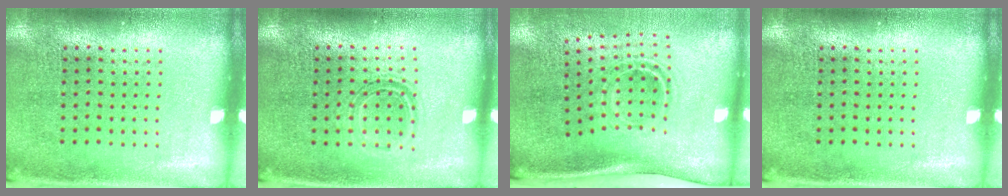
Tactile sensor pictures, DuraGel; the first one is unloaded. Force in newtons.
{"total": 1.1, "press": 0.9, "slide": 0.6}
{"total": 2.0, "press": 1.2, "slide": 1.7}
{"total": 0.0}